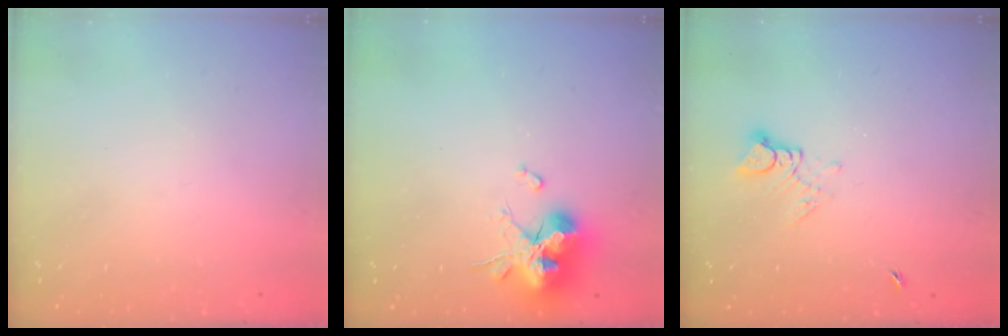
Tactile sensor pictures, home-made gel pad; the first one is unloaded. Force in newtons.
{"total": 16.7, "press": 16.6, "slide": 1.7}
{"total": 3.7, "press": 3.6, "slide": 0.6}